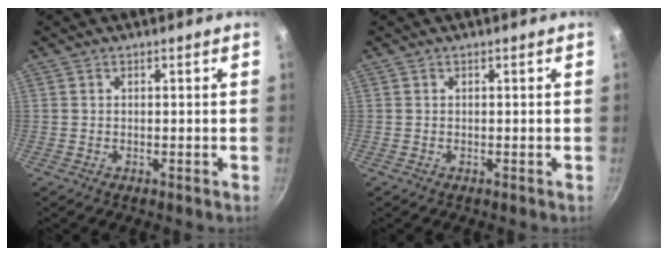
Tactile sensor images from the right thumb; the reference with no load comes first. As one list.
[{"total": 0.0}]